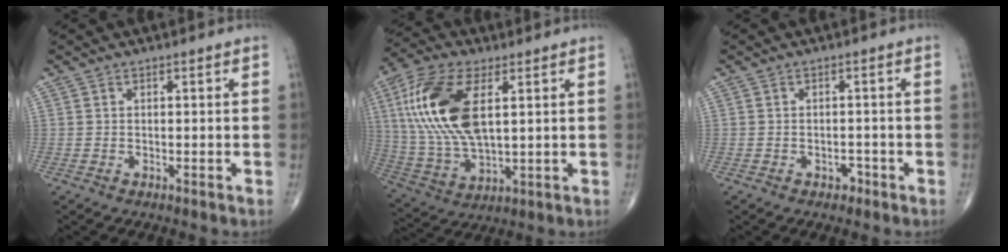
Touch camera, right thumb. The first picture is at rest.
{"total": 18.4, "force": [4.5, 8.7, 15.6], "torque": [-0.330, -0.006, 0.089]}
{"total": 1.7, "force": [-1.0, 1.2, 0.7], "torque": [-0.003, 0.005, -0.015]}